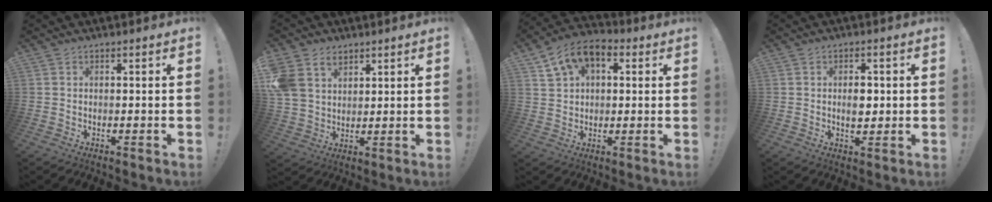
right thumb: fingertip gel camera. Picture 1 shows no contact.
{"total": 10.2, "force": [5.2, 7.7, 4.2], "torque": [-0.085, -0.025, 0.104]}
{"total": 9.4, "force": [4.3, 6.1, 5.6], "torque": [-0.101, -0.010, 0.087]}
{"total": 4.5, "force": [0.0, 3.0, 3.4], "torque": [-0.037, -0.005, -0.005]}